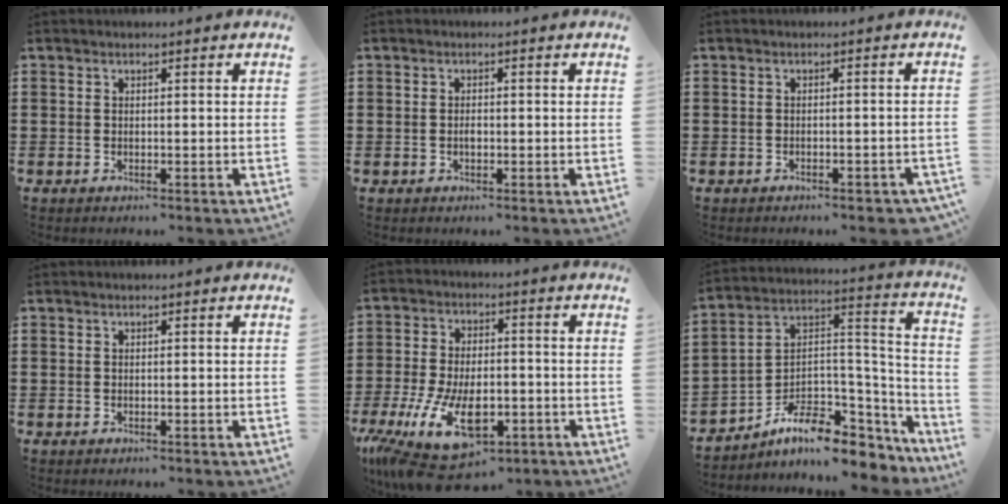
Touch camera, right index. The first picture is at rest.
{"total": 1.0, "force": [-0.2, 0.6, 0.8], "torque": [-0.015, 0.000, -0.004]}
{"total": 1.4, "force": [-1.2, 0.2, 0.5], "torque": [-0.014, -0.002, -0.024]}
{"total": 0.0}
{"total": 13.4, "force": [-6.4, 6.3, 10.0], "torque": [-0.196, 0.004, -0.113]}
{"total": 9.3, "force": [-5.6, 5.2, 5.3], "torque": [-0.107, -0.002, -0.098]}